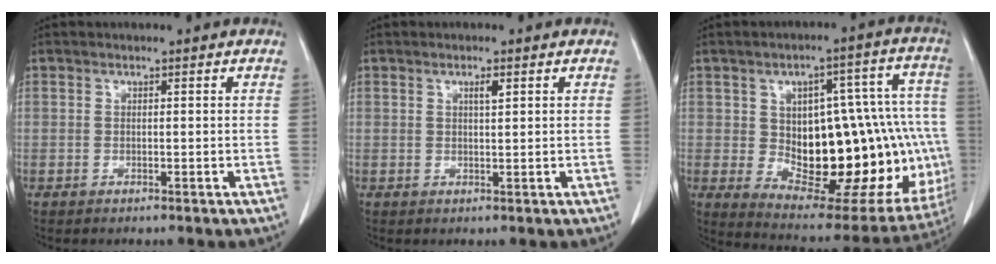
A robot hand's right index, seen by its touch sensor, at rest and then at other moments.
{"total": 1.4, "force": [0.7, 0.1, 1.2], "torque": [-0.023, -0.001, 0.011]}
{"total": 26.4, "force": [-2.8, 11.1, 23.7], "torque": [-0.244, 0.036, -0.005]}